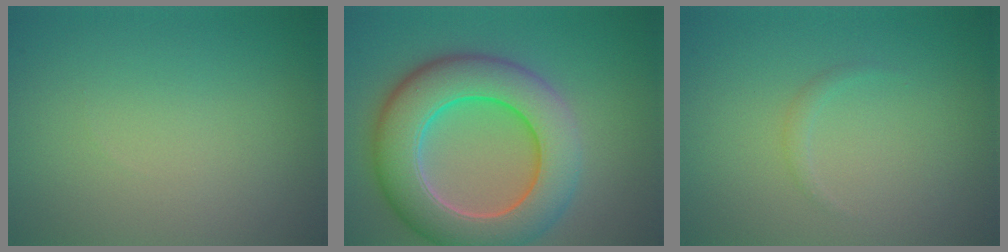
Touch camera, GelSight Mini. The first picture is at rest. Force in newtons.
{"total": 9.8, "press": 9.8, "slide": 0.3}
{"total": 0.7, "press": 0.7, "slide": 0.0}